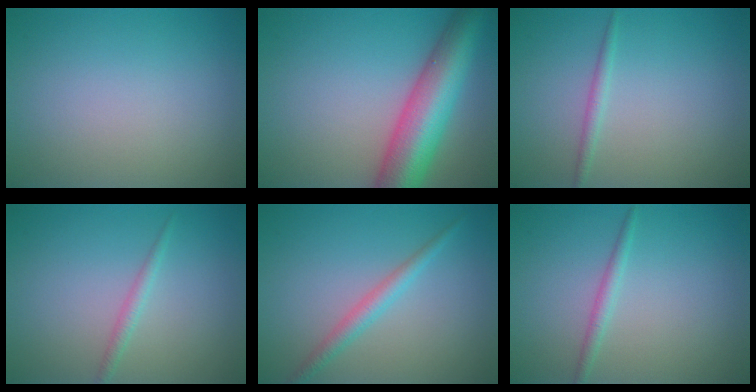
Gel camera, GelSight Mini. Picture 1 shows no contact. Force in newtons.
{"total": 9.5, "press": 9.5, "slide": 0.2}
{"total": 1.1, "press": 1.1, "slide": 0.1}
{"total": 1.2, "press": 1.2, "slide": 0.0}
{"total": 2.0, "press": 2.0, "slide": 0.1}
{"total": 1.3, "press": 1.3, "slide": 0.1}